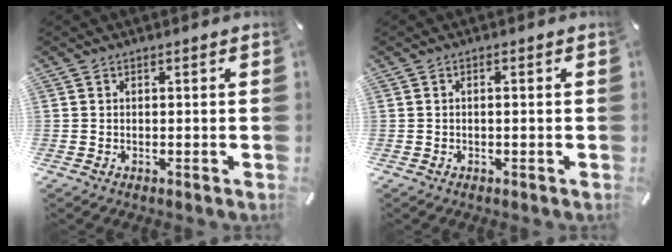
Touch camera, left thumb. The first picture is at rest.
{"total": 0.9, "force": [-0.2, 0.2, 0.9], "torque": [-0.017, -0.001, -0.004]}